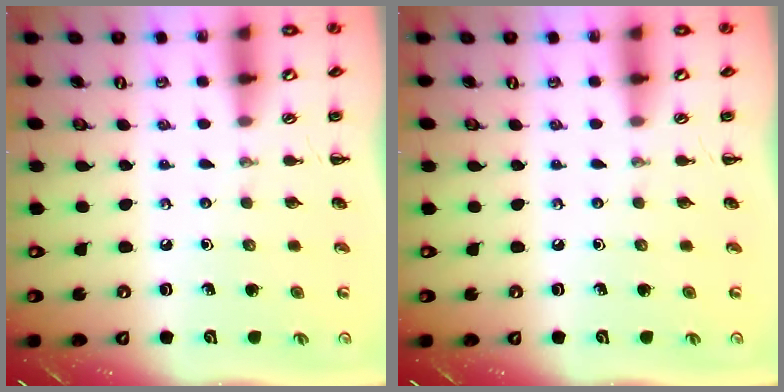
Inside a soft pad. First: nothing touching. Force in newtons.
{"total": 0.0}